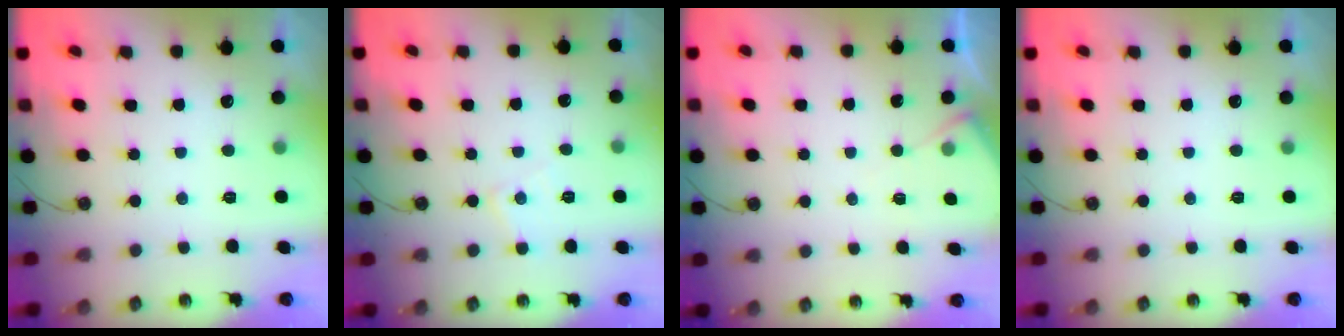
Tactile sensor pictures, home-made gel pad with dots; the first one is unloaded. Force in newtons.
{"total": 5.3, "press": 5.3, "slide": 0.4}
{"total": 4.9, "press": 4.8, "slide": 0.6}
{"total": 0.0}